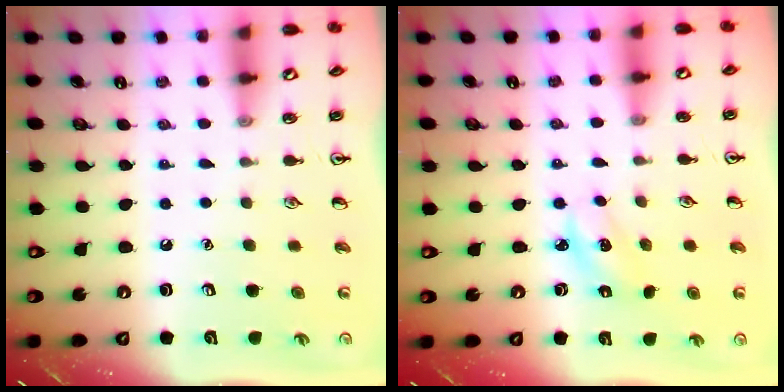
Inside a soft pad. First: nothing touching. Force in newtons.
{"total": 2.6, "press": 2.5, "slide": 0.6}